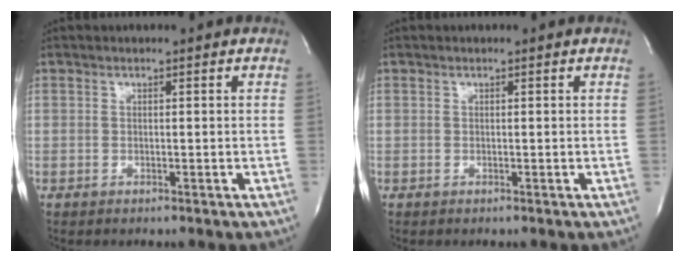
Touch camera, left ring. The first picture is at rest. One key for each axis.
{"total": 0.0}